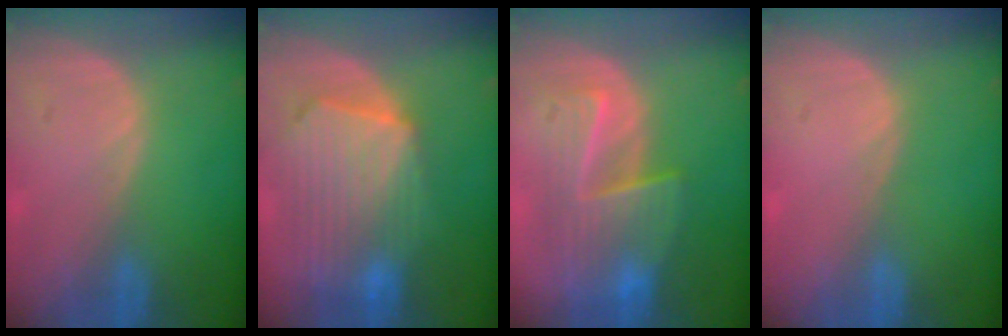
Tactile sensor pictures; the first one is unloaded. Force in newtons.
{"total": 10.8, "press": 9.5, "slide": 5.2}
{"total": 7.7, "press": 7.6, "slide": 1.4}
{"total": 0.0}